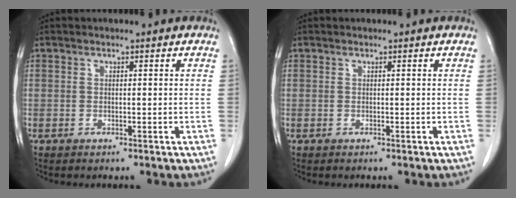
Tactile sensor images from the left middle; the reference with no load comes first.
{"total": 0.0}